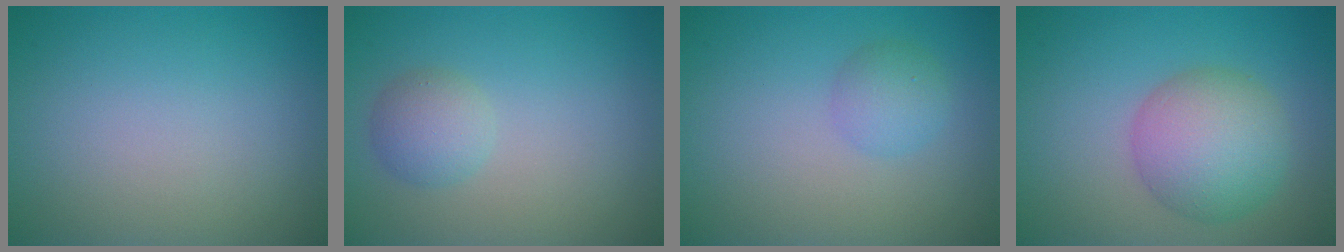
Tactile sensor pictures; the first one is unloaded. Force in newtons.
{"total": 2.2, "press": 2.2, "slide": 0.2}
{"total": 2.0, "press": 2.0, "slide": 0.1}
{"total": 6.1, "press": 6.1, "slide": 0.2}